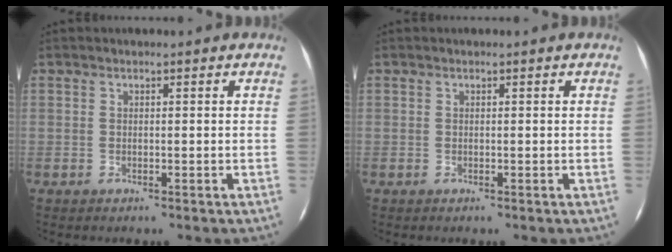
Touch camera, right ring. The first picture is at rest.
{"total": 0.0}